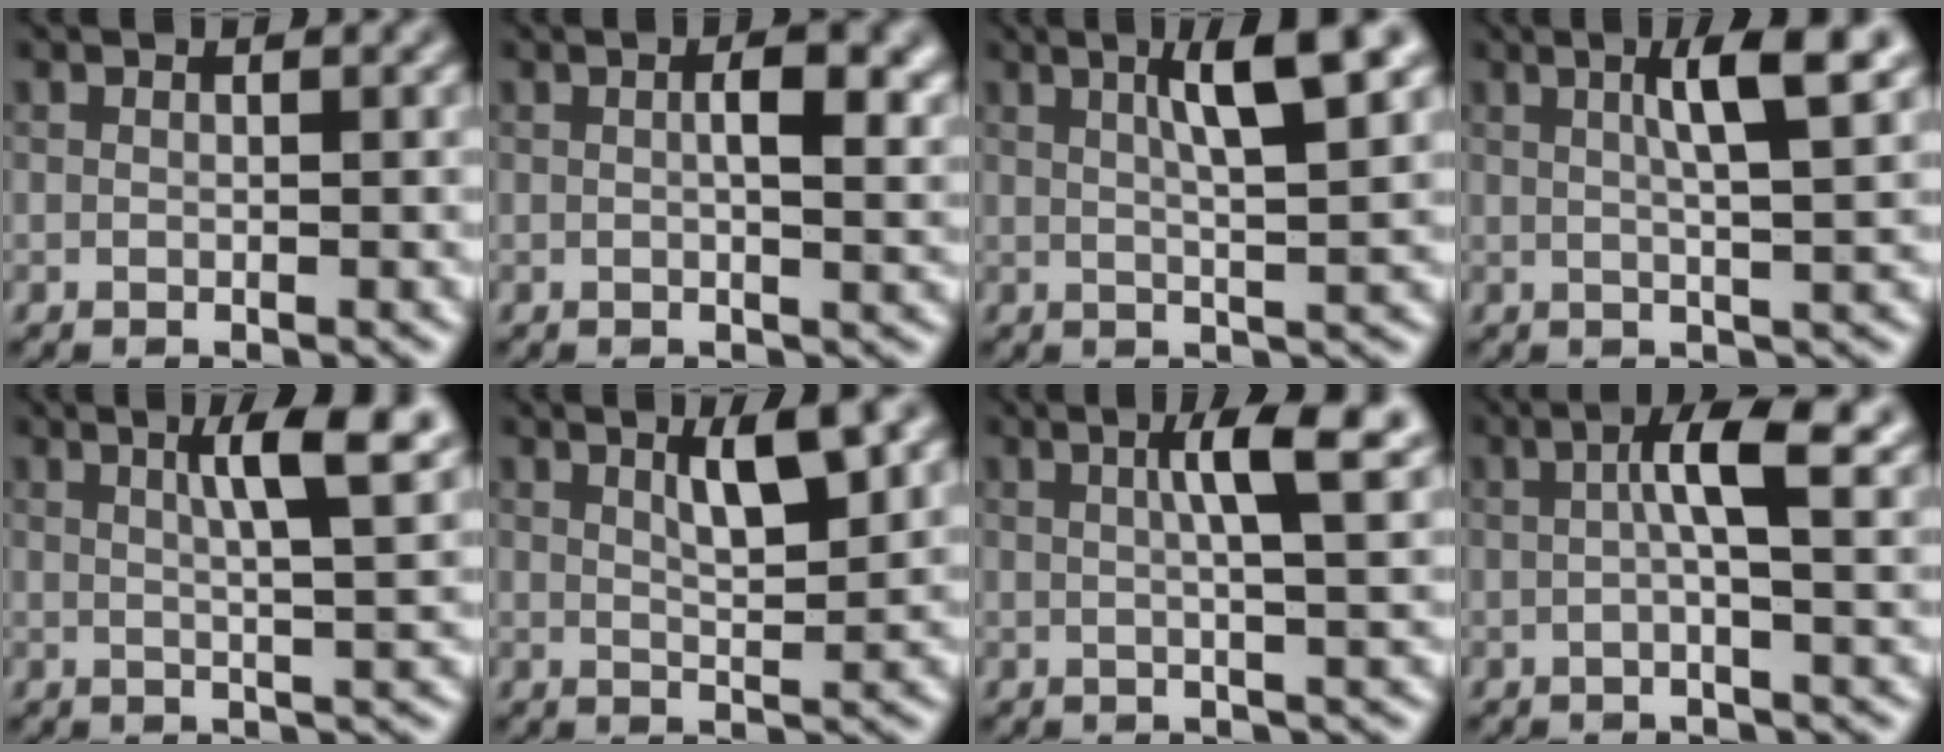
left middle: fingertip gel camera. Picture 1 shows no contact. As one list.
[{"total": 4.4, "force": [0.9, 1.6, 4.1], "torque": [-0.053, 0.007, 0.010]}, {"total": 6.3, "force": [2.4, 1.3, 5.7], "torque": [-0.077, 0.010, 0.034]}, {"total": 5.2, "force": [1.8, 0.9, 4.8], "torque": [-0.071, 0.007, 0.026]}, {"total": 6.3, "force": [2.6, 1.2, 5.6], "torque": [-0.073, 0.006, 0.038]}, {"total": 4.1, "force": [2.0, 0.8, 3.5], "torque": [-0.059, 0.002, 0.033]}, {"total": 5.7, "force": [1.7, 1.1, 5.4], "torque": [-0.072, 0.012, 0.022]}, {"total": 4.7, "force": [0.8, 0.8, 4.5], "torque": [-0.079, 0.007, 0.011]}]